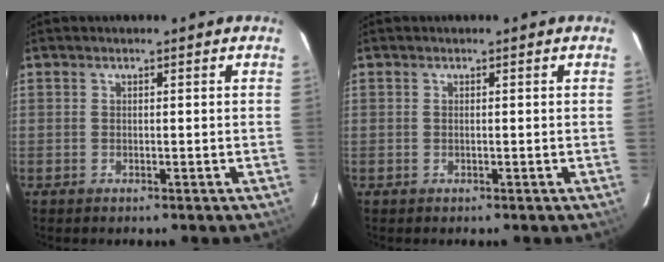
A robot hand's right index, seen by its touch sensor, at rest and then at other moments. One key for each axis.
{"total": 0.0}